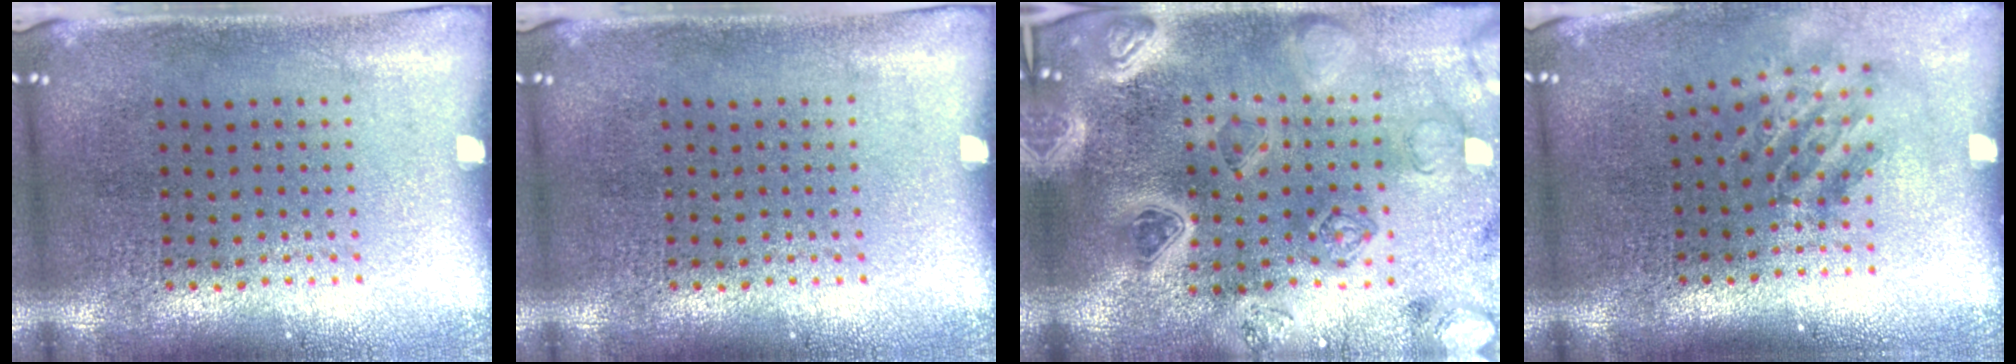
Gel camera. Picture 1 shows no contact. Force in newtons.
{"total": 0.0}
{"total": 4.0, "press": 3.6, "slide": 1.6}
{"total": 1.8, "press": 1.3, "slide": 1.3}